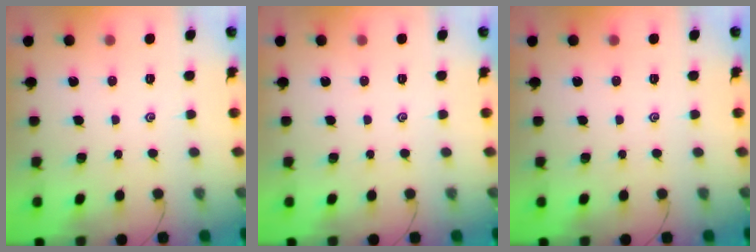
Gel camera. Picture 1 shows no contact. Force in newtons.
{"total": 0.0}
{"total": 0.0}